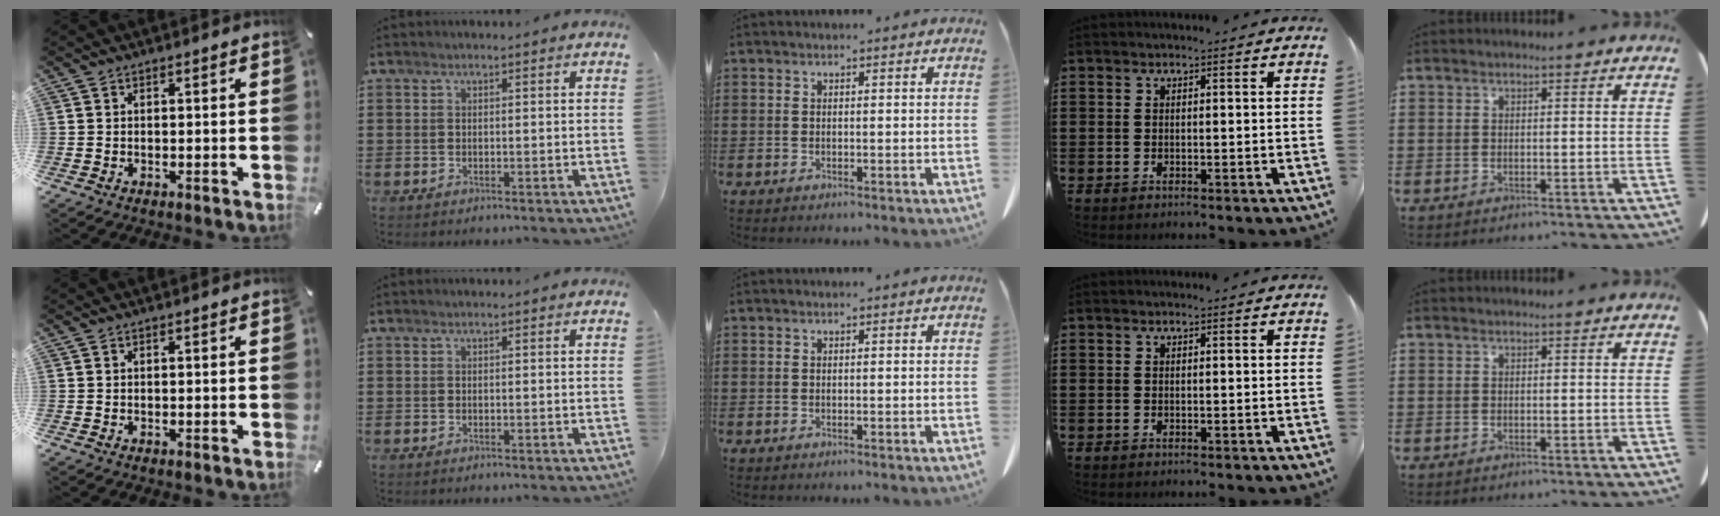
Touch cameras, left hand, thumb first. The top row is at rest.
{}